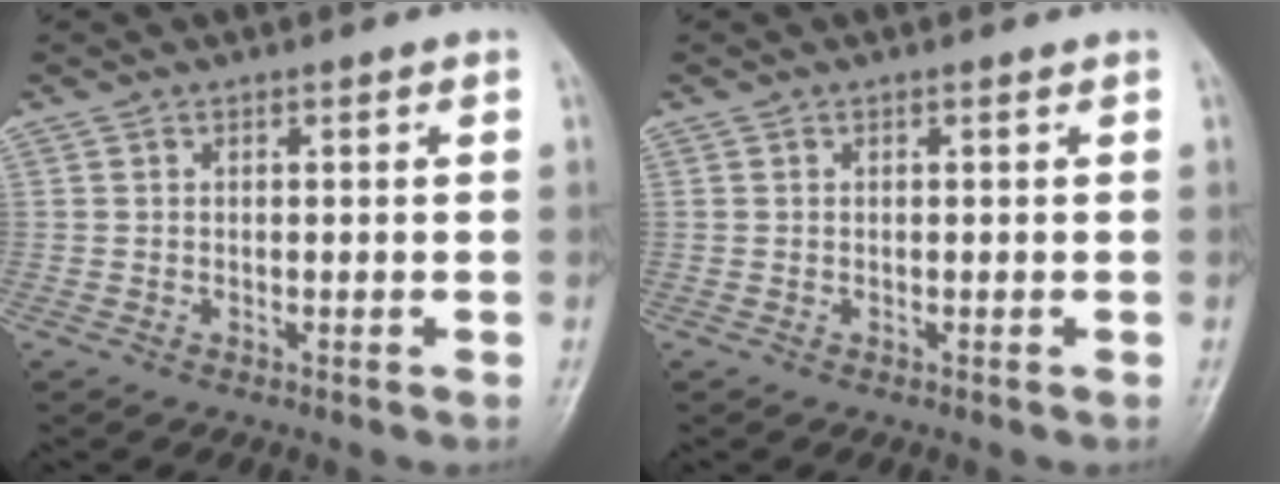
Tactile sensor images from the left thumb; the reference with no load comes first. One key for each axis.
{"total": 0.0}